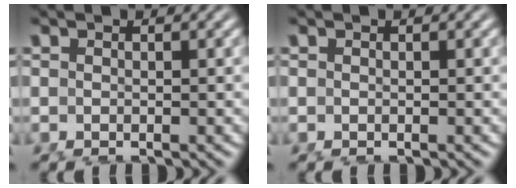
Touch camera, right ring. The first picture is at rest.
{"total": 0.0}